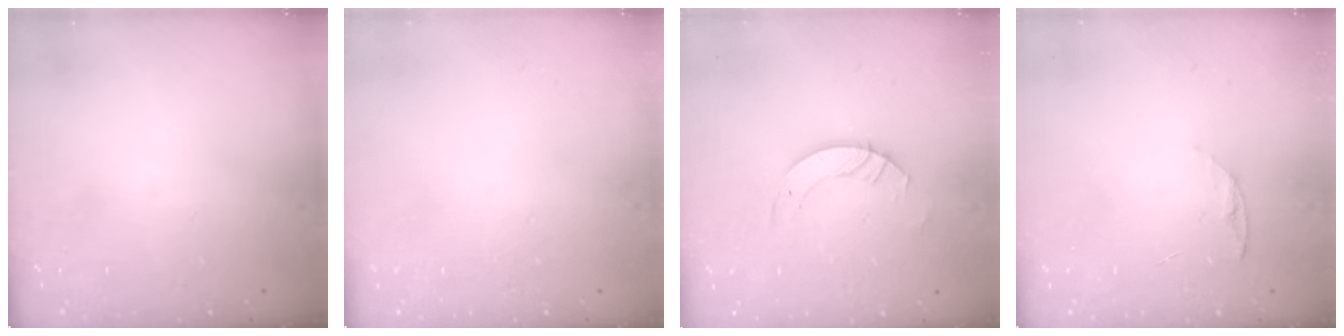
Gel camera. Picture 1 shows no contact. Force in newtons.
{"total": 0.0}
{"total": 3.5, "press": 3.5, "slide": 0.3}
{"total": 4.9, "press": 4.9, "slide": 0.6}